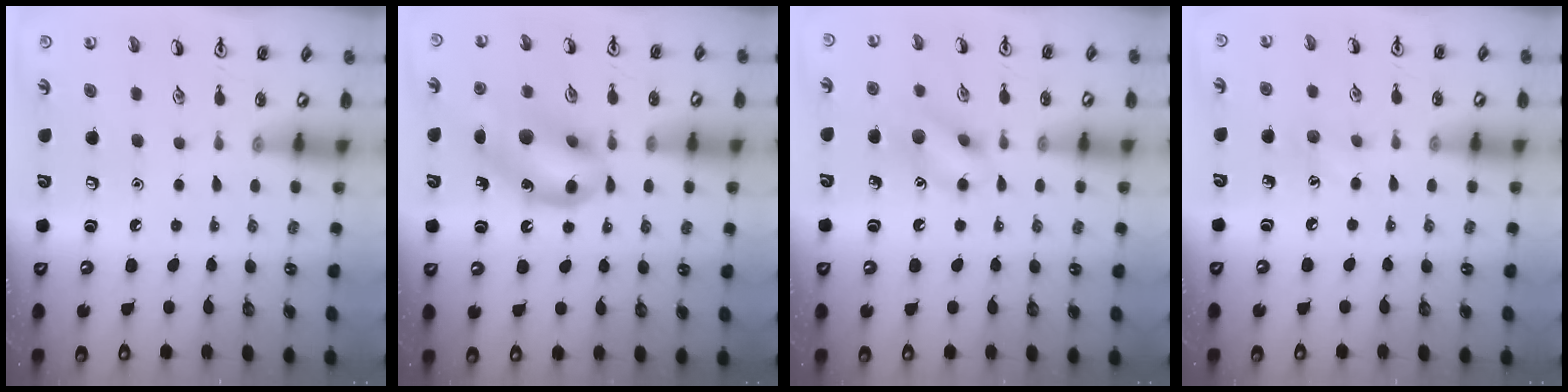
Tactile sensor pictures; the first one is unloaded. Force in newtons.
{"total": 14.3, "press": 14.0, "slide": 2.9}
{"total": 9.9, "press": 9.9, "slide": 0.7}
{"total": 5.0, "press": 4.7, "slide": 1.6}